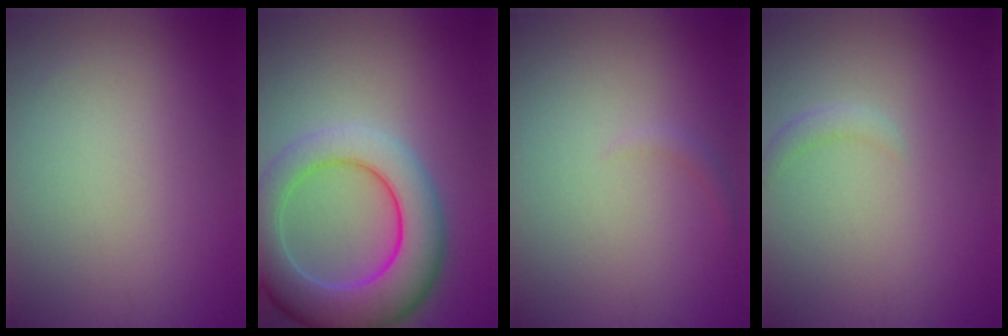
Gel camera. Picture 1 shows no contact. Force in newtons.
{"total": 8.9, "press": 8.8, "slide": 0.7}
{"total": 0.7, "press": 0.7, "slide": 0.1}
{"total": 1.1, "press": 1.1, "slide": 0.2}